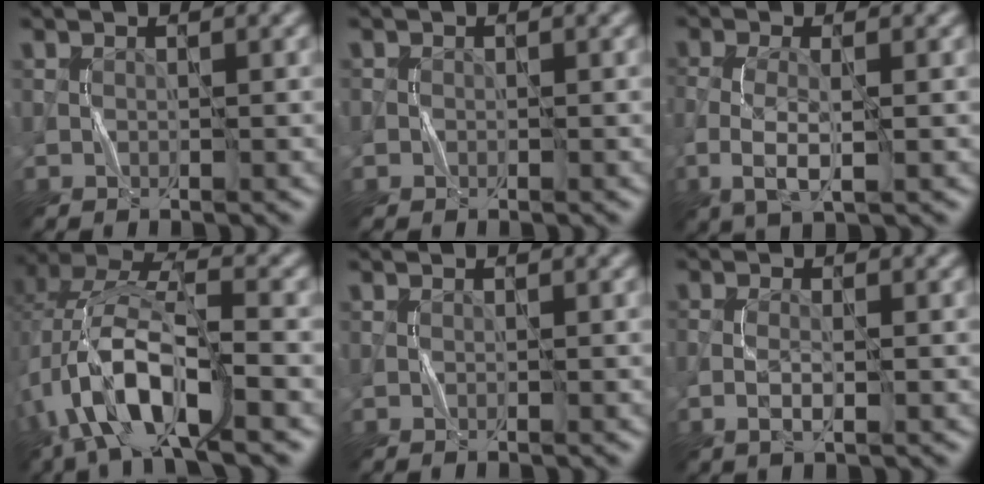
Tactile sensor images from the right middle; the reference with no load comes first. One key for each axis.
{"total": 0.6, "fx": -0.2, "fy": 0.6, "fz": 0.0, "tx": 0.004, "ty": -0.003, "tz": -0.006}
{"total": 3.7, "fx": -0.9, "fy": 1.2, "fz": 3.4, "tx": -0.083, "ty": -0.004, "tz": -0.023}
{"total": 11.2, "fx": -4.7, "fy": 3.8, "fz": 9.4, "tx": -0.194, "ty": 0.018, "tz": -0.090}
{"total": 0.0}
{"total": 1.8, "fx": -0.5, "fy": 0.5, "fz": 1.7, "tx": -0.039, "ty": 0.000, "tz": -0.016}